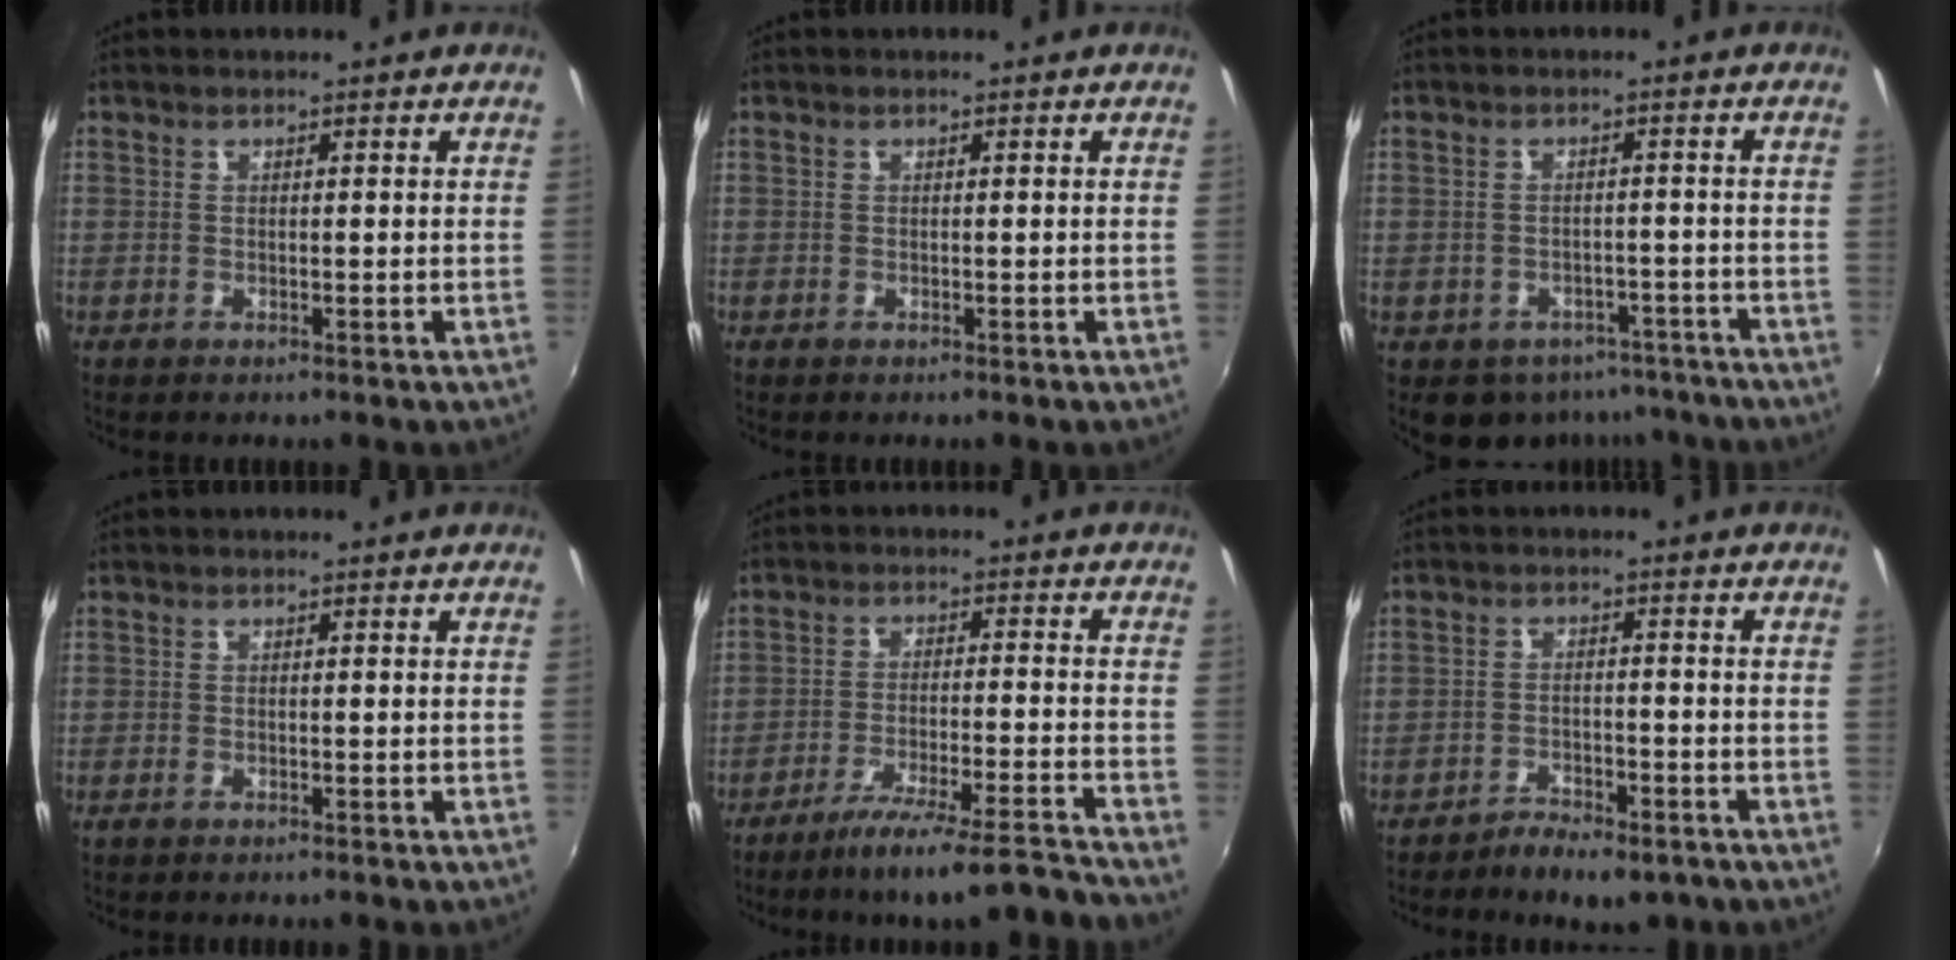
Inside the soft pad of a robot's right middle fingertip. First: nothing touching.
{"total": 0.0}
{"total": 8.9, "force": [-6.2, 5.8, 2.6], "torque": [-0.064, 0.007, -0.065]}
{"total": 0.8, "force": [-0.7, 0.2, 0.4], "torque": [-0.008, -0.003, -0.014]}
{"total": 12.3, "force": [-10.9, -1.9, 5.5], "torque": [-0.106, -0.019, -0.180]}
{"total": 6.2, "force": [-4.8, 2.3, 3.1], "torque": [-0.073, 0.000, -0.073]}